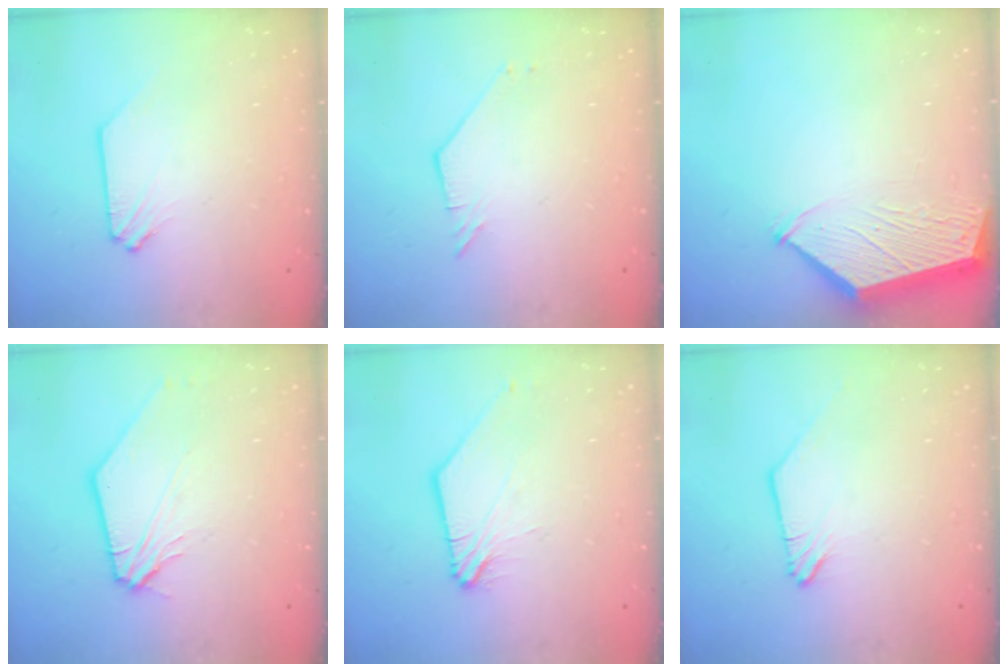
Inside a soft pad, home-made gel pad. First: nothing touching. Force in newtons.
{"total": 1.8, "press": 1.8, "slide": 0.1}
{"total": 3.1, "press": 3.1, "slide": 0.4}
{"total": 7.9, "press": 7.8, "slide": 1.3}
{"total": 2.0, "press": 1.9, "slide": 0.4}
{"total": 0.0}